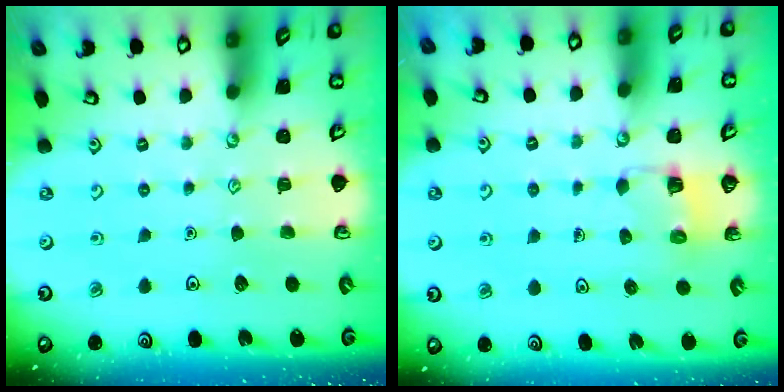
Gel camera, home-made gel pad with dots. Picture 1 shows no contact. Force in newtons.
{"total": 3.1, "press": 3.1, "slide": 0.2}